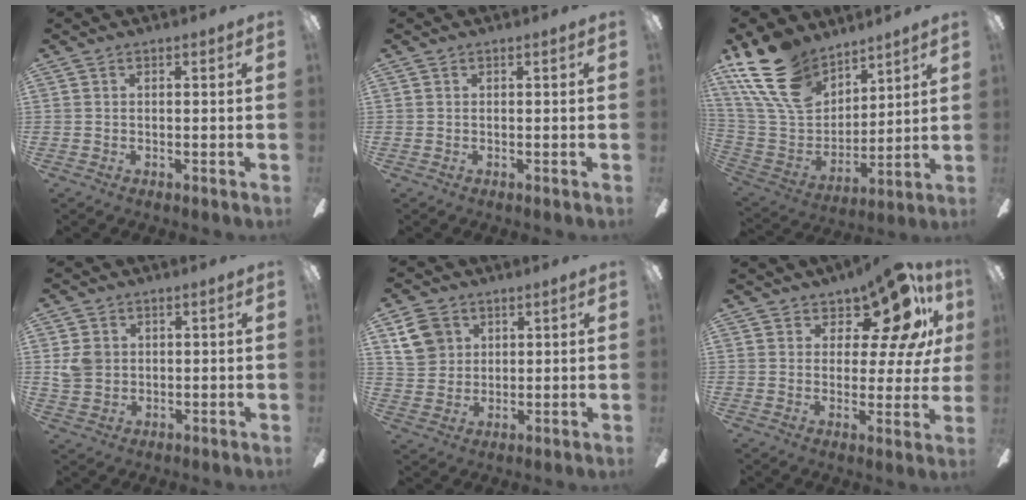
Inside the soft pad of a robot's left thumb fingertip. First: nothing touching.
{"total": 0.0}
{"total": 20.3, "force": [13.4, 11.3, 10.1], "torque": [-0.240, -0.064, 0.250]}
{"total": 4.8, "force": [1.0, 4.3, 2.1], "torque": [-0.031, 0.005, 0.018]}
{"total": 7.7, "force": [3.6, 6.3, 2.6], "torque": [-0.042, 0.000, 0.069]}
{"total": 14.3, "force": [9.4, 6.6, 8.6], "torque": [-0.127, -0.063, 0.163]}